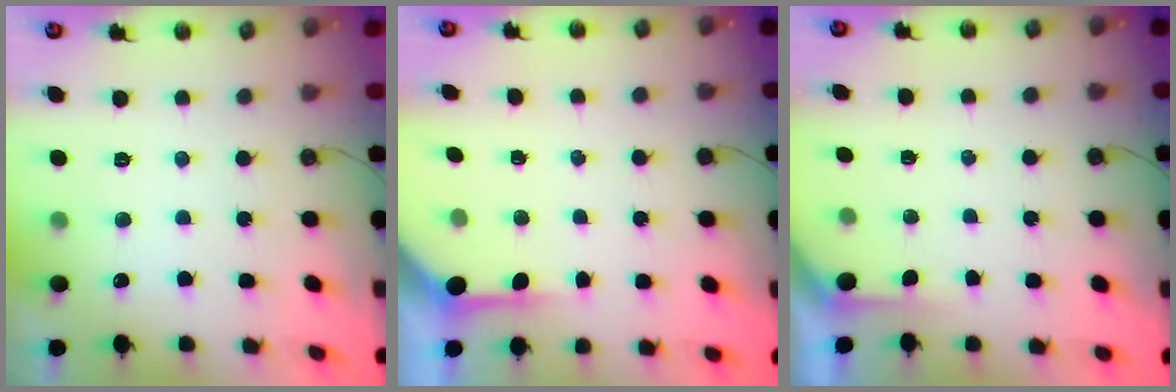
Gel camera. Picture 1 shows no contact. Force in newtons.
{"total": 3.9, "press": 3.8, "slide": 0.4}
{"total": 1.5, "press": 1.5, "slide": 0.1}